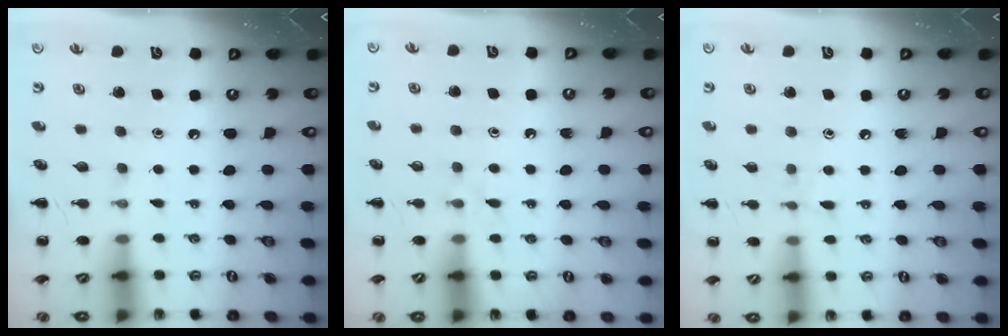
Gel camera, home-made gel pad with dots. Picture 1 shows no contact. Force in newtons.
{"total": 3.0, "press": 2.8, "slide": 1.1}
{"total": 6.4, "press": 5.9, "slide": 2.3}